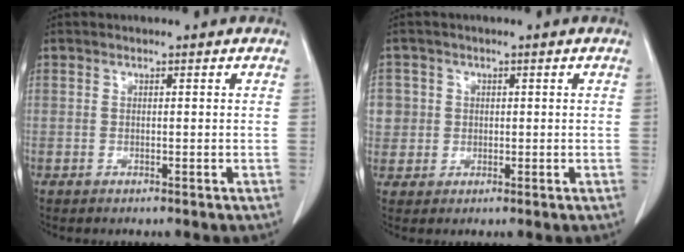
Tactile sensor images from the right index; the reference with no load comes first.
{"total": 4.0, "force": [0.6, 3.9, 0.1], "torque": [0.009, 0.008, 0.014]}